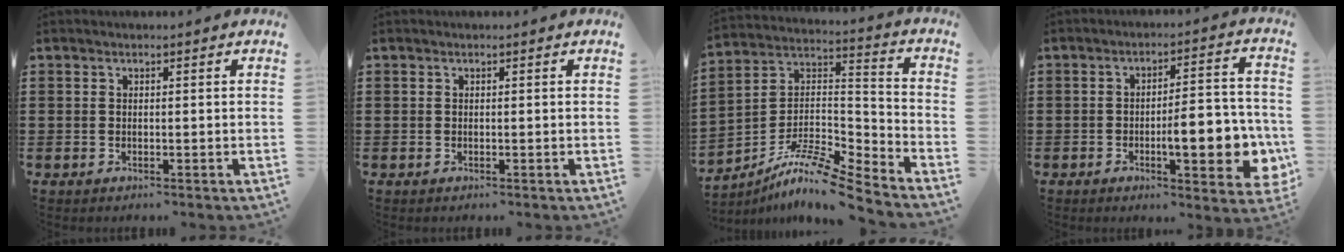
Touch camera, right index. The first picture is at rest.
{"total": 0.0}
{"total": 9.9, "force": [-8.2, 1.4, 5.4], "torque": [-0.113, 0.006, -0.169]}
{"total": 10.3, "force": [-2.6, 3.2, 9.4], "torque": [-0.119, -0.009, -0.044]}